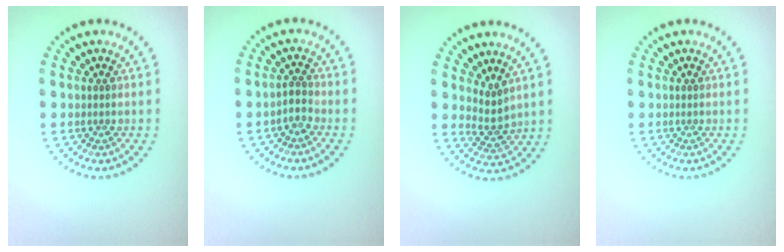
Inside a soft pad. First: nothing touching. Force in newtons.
{"total": 1.5, "press": 1.1, "slide": 1.0}
{"total": 2.1, "press": 1.5, "slide": 1.4}
{"total": 0.0}